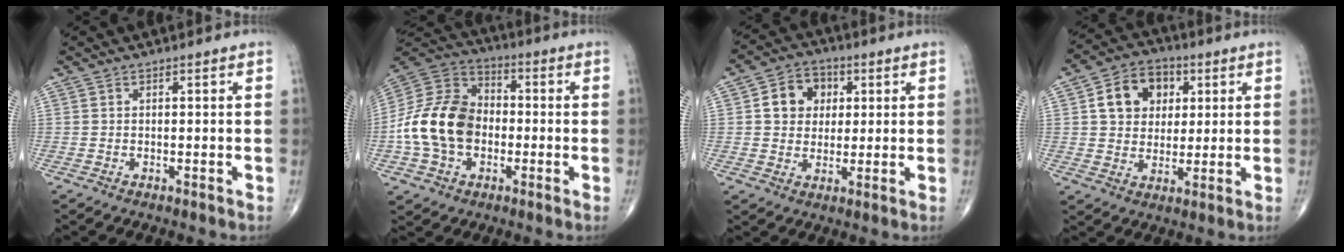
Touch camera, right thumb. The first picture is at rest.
{"total": 16.5, "force": [-2.6, 12.1, 10.9], "torque": [-0.188, 0.034, -0.054]}
{"total": 8.5, "force": [1.9, 7.1, 4.3], "torque": [-0.032, 0.001, 0.026]}
{"total": 10.4, "force": [2.7, 8.3, 5.7], "torque": [-0.058, 0.000, 0.041]}